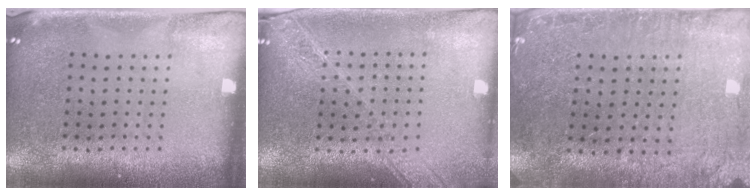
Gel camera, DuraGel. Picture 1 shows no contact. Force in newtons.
{"total": 1.8, "press": 1.6, "slide": 0.8}
{"total": 0.7, "press": 0.7, "slide": 0.2}